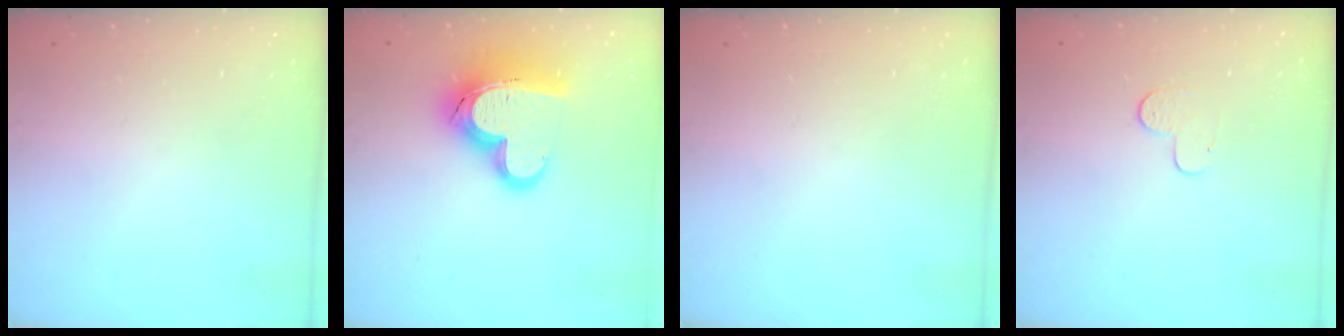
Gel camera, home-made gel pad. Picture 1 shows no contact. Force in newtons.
{"total": 19.3, "press": 19.2, "slide": 1.8}
{"total": 0.0}
{"total": 4.3, "press": 4.2, "slide": 0.4}